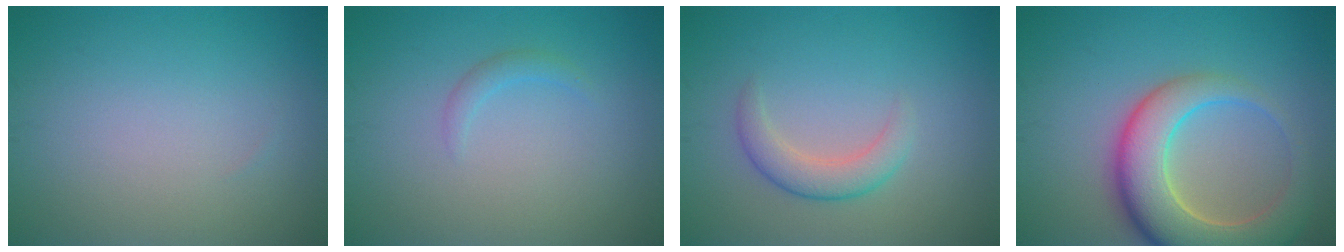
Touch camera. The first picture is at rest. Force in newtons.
{"total": 1.0, "press": 1.0, "slide": 0.1}
{"total": 2.8, "press": 2.8, "slide": 0.2}
{"total": 8.8, "press": 8.8, "slide": 0.7}